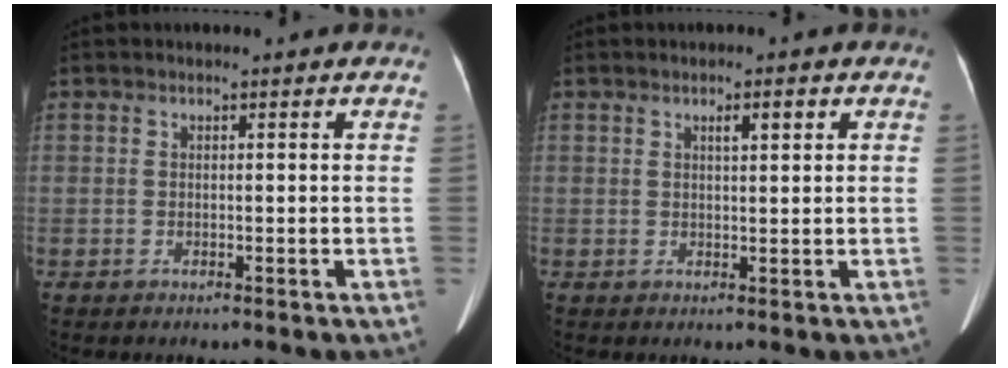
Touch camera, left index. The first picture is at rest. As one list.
[{"total": 2.0, "force": [0.9, 0.4, 1.8], "torque": [-0.030, 0.002, 0.014]}]